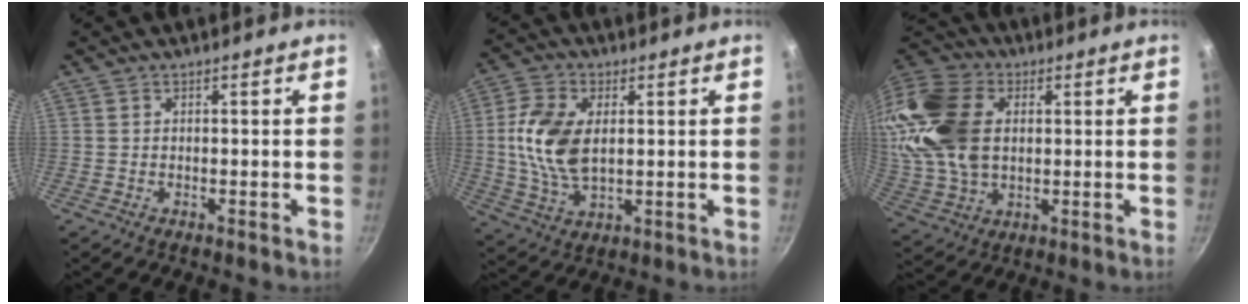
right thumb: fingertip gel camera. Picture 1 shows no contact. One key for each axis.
{"total": 12.3, "fx": 1.4, "fy": 7.1, "fz": 10.0, "tx": -0.193, "ty": -0.002, "tz": 0.028}
{"total": 21.9, "fx": 3.7, "fy": 15.0, "fz": 15.5, "tx": -0.320, "ty": 0.012, "tz": 0.071}